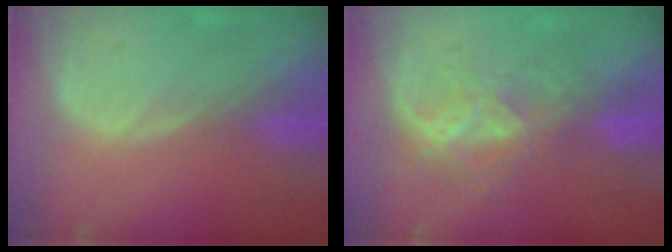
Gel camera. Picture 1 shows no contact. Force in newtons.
{"total": 6.7, "press": 6.0, "slide": 3.0}